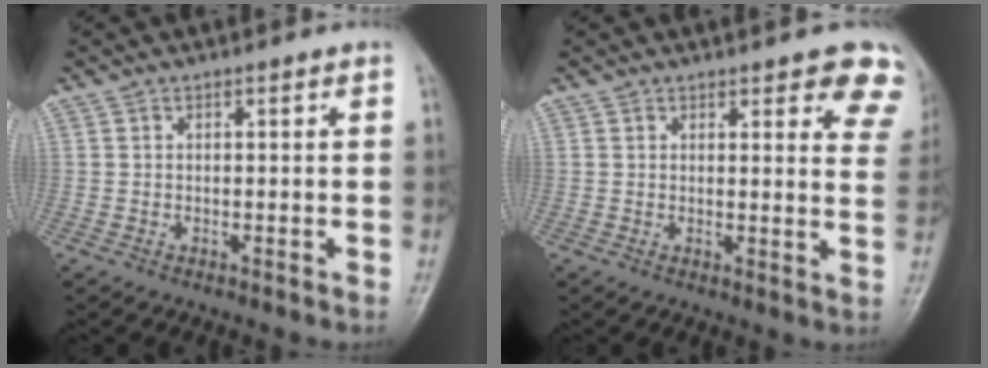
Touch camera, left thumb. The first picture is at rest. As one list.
[{"total": 9.5, "force": [6.8, 3.3, 5.8], "torque": [-0.027, -0.030, 0.061]}]